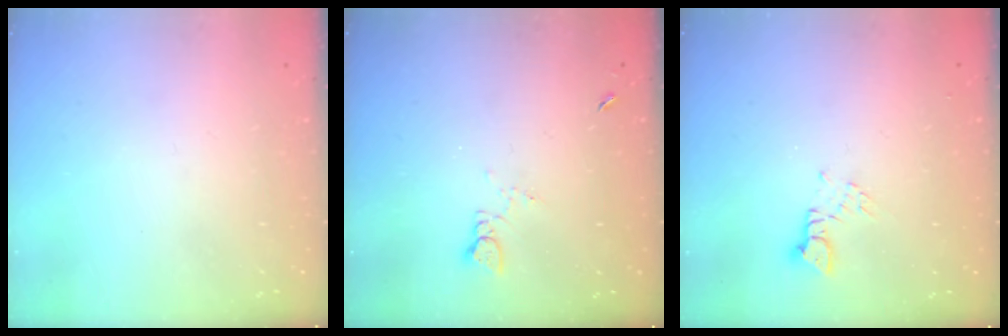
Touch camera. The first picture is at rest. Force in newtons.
{"total": 1.8, "press": 1.7, "slide": 0.3}
{"total": 2.3, "press": 2.3, "slide": 0.2}